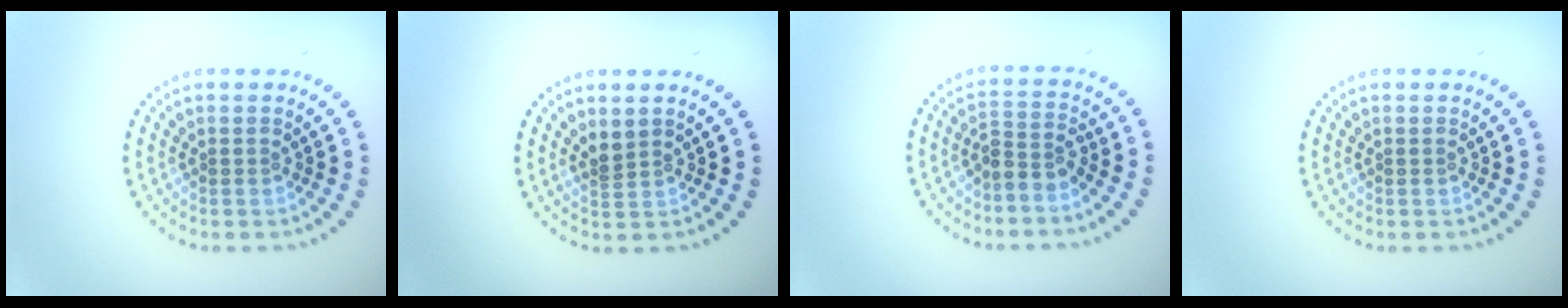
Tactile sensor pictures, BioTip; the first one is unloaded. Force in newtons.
{"total": 1.5, "press": 1.1, "slide": 1.0}
{"total": 2.4, "press": 1.8, "slide": 1.6}
{"total": 0.0}